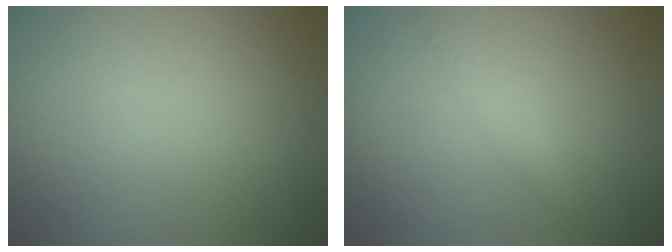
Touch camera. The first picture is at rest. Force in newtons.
{"total": 1.5, "press": 1.5, "slide": 0.0}